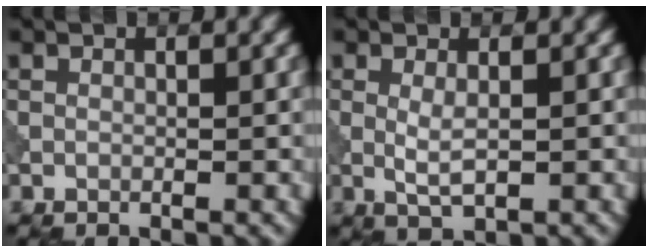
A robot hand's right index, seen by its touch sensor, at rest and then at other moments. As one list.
[{"total": 2.0, "force": [0.1, 0.5, 1.9], "torque": [-0.045, -0.001, 0.003]}]